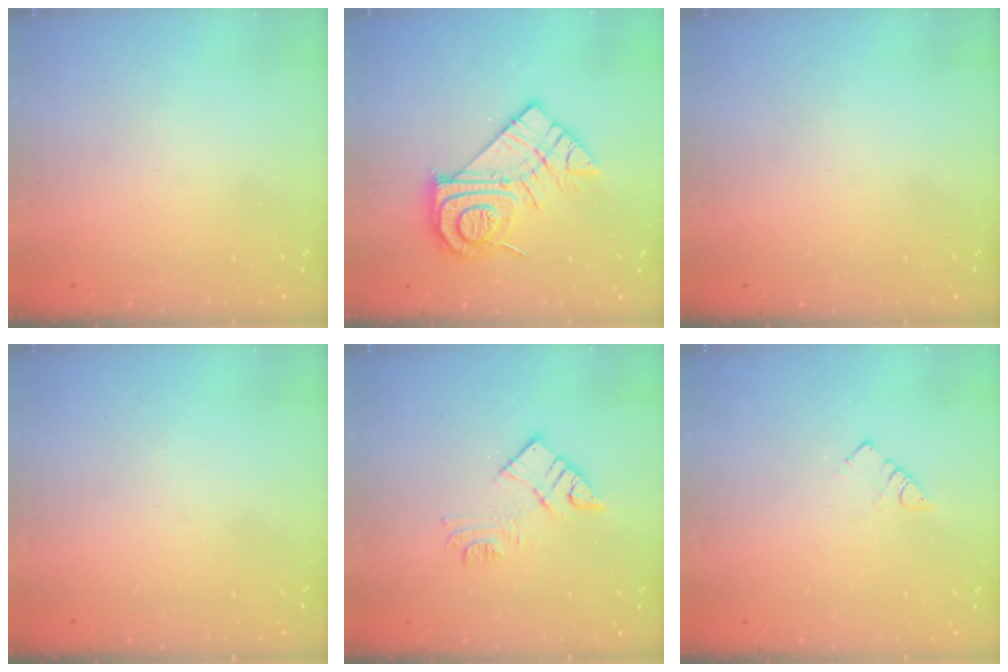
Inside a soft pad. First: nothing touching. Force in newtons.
{"total": 16.5, "press": 16.5, "slide": 1.2}
{"total": 0.0}
{"total": 0.0}
{"total": 10.5, "press": 10.5, "slide": 0.7}
{"total": 2.9, "press": 2.9, "slide": 0.5}